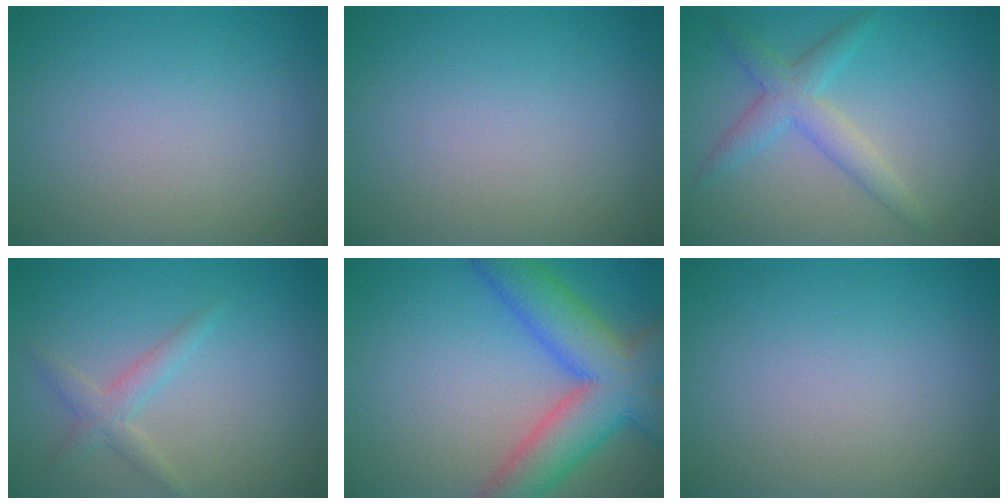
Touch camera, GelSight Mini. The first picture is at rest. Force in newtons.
{"total": 0.0}
{"total": 3.3, "press": 3.3, "slide": 0.3}
{"total": 1.9, "press": 1.9, "slide": 0.1}
{"total": 9.6, "press": 9.6, "slide": 0.4}
{"total": 0.0}